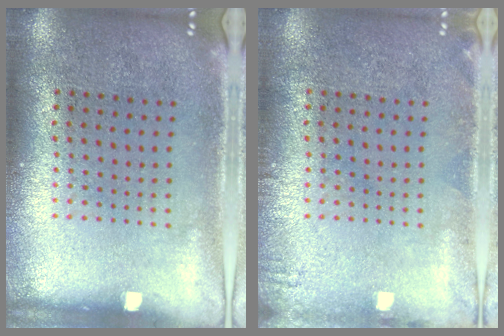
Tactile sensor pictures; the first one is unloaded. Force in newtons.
{"total": 0.8, "press": 0.8, "slide": 0.1}